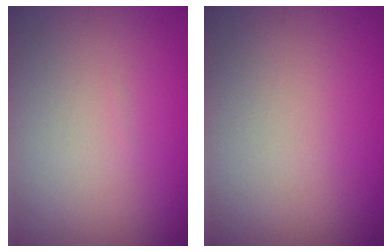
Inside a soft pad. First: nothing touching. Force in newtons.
{"total": 0.0}